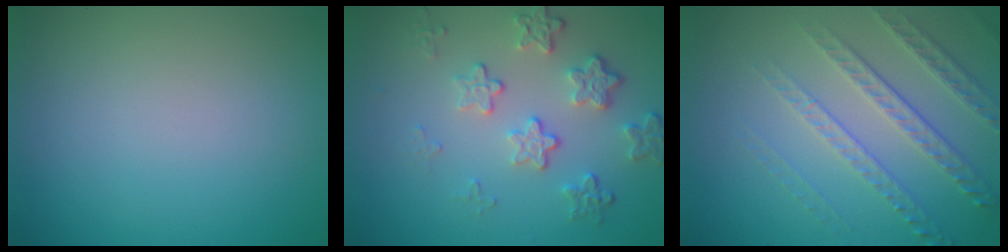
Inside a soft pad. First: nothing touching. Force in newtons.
{"total": 4.0, "press": 3.1, "slide": 2.6}
{"total": 4.5, "press": 3.4, "slide": 3.0}